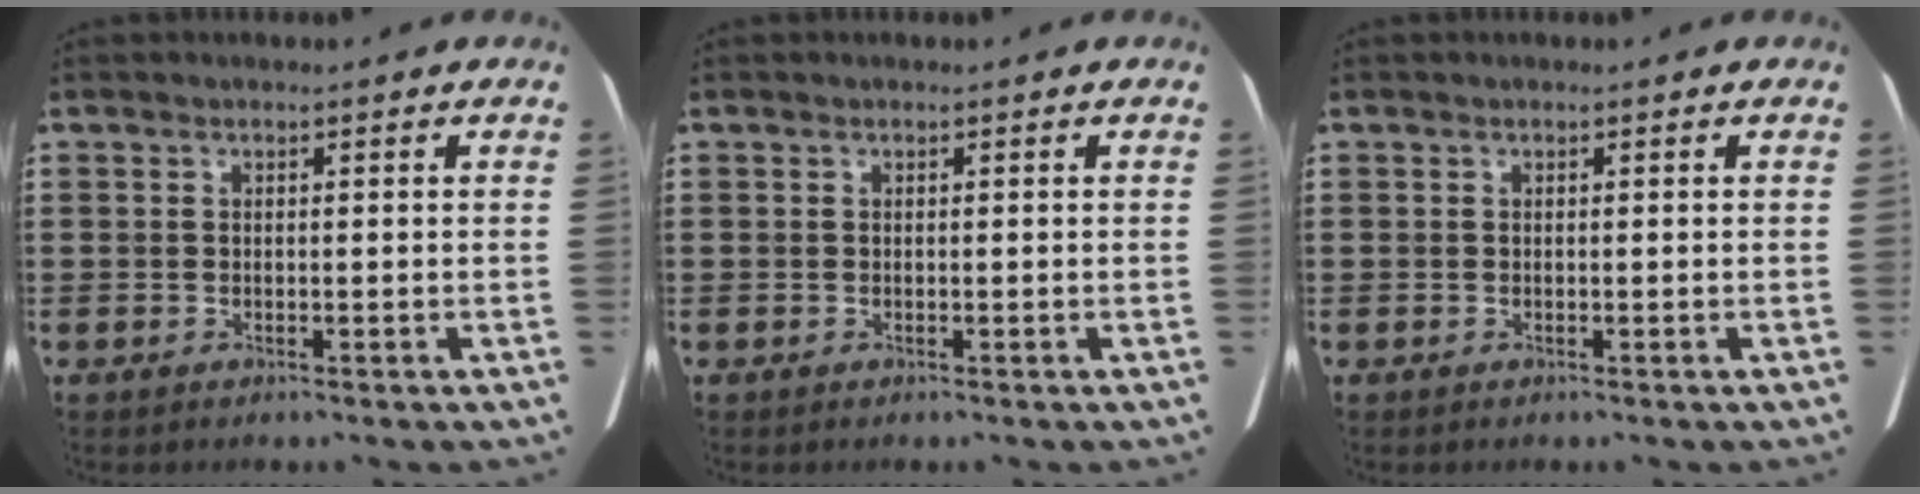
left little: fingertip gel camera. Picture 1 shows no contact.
{"total": 0.0}
{"total": 0.0}